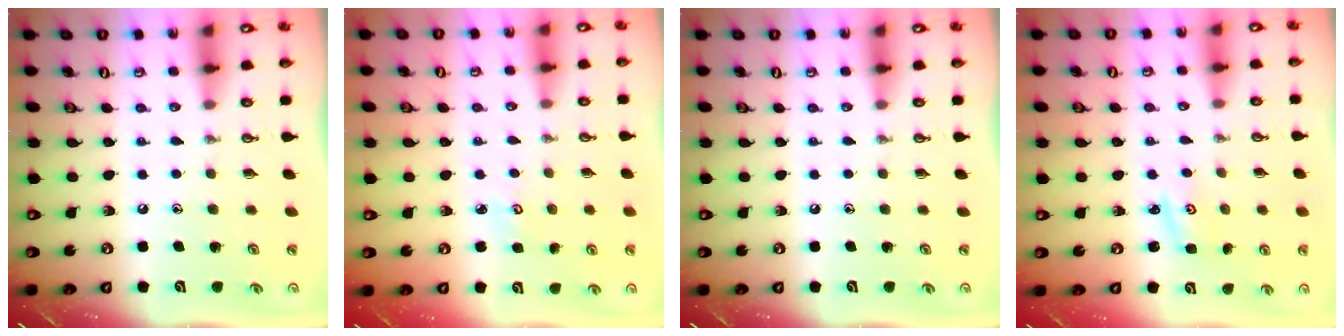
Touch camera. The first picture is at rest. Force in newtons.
{"total": 2.8, "press": 2.8, "slide": 0.3}
{"total": 0.0}
{"total": 2.1, "press": 2.1, "slide": 0.3}